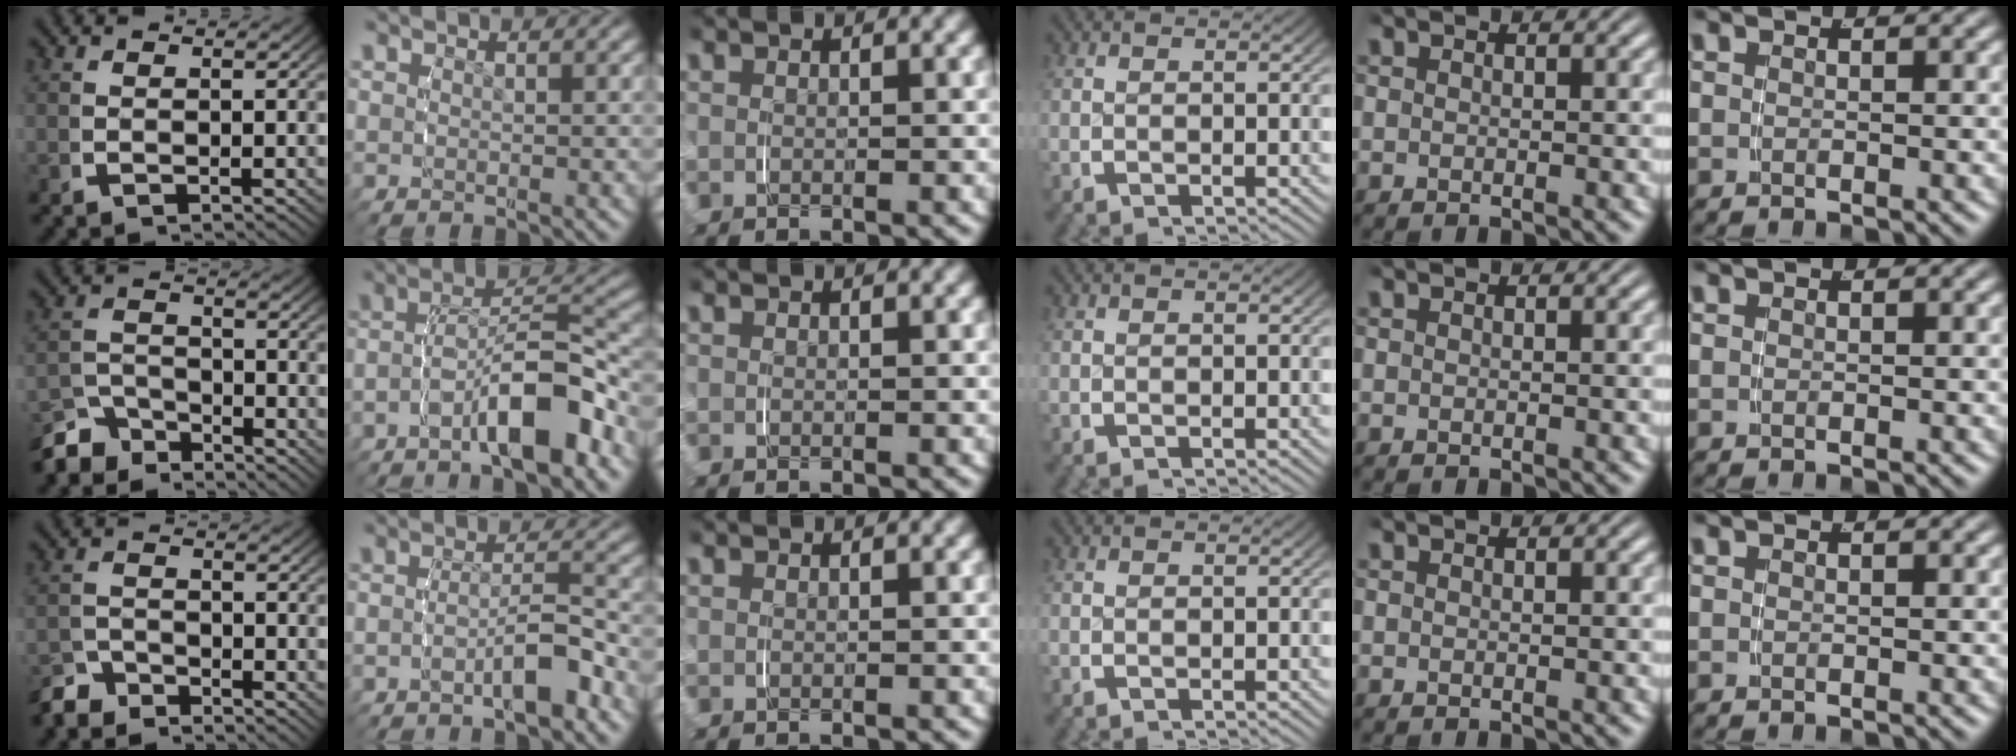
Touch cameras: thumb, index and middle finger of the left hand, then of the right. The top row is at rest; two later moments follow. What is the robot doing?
{"motion": "grasp_and_lifting", "object": "lipstick"}